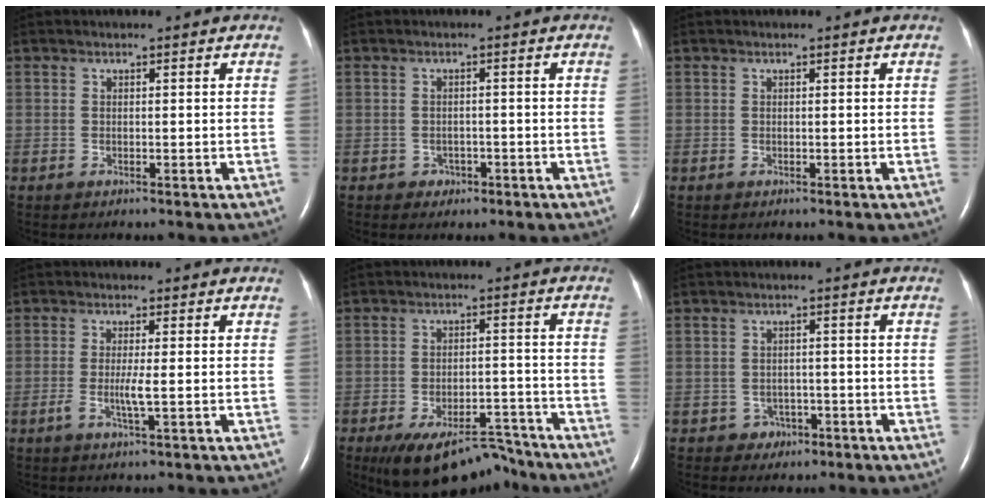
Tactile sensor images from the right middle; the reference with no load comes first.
{"total": 1.6, "force": [-0.8, 1.4, 0.2], "torque": [-0.006, 0.006, -0.009]}
{"total": 0.0}
{"total": 2.8, "force": [-0.6, -0.2, 2.7], "torque": [-0.058, -0.005, -0.011]}
{"total": 12.1, "force": [-10.3, 4.1, 4.9], "torque": [-0.068, 0.008, -0.156]}
{"total": 2.5, "force": [-1.3, 2.1, 0.2], "torque": [-0.001, 0.011, -0.013]}